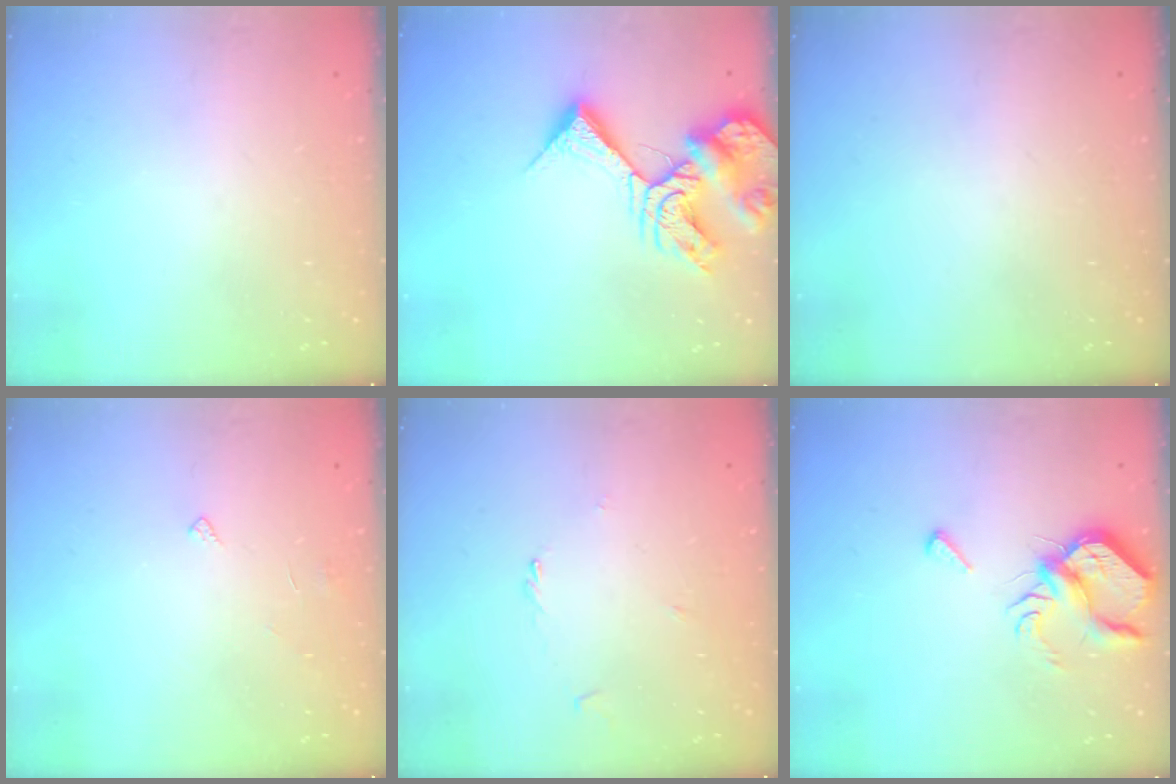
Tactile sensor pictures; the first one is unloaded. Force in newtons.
{"total": 12.5, "press": 12.4, "slide": 1.4}
{"total": 0.0}
{"total": 3.7, "press": 3.7, "slide": 0.2}
{"total": 1.2, "press": 1.1, "slide": 0.4}
{"total": 6.8, "press": 6.8, "slide": 1.1}